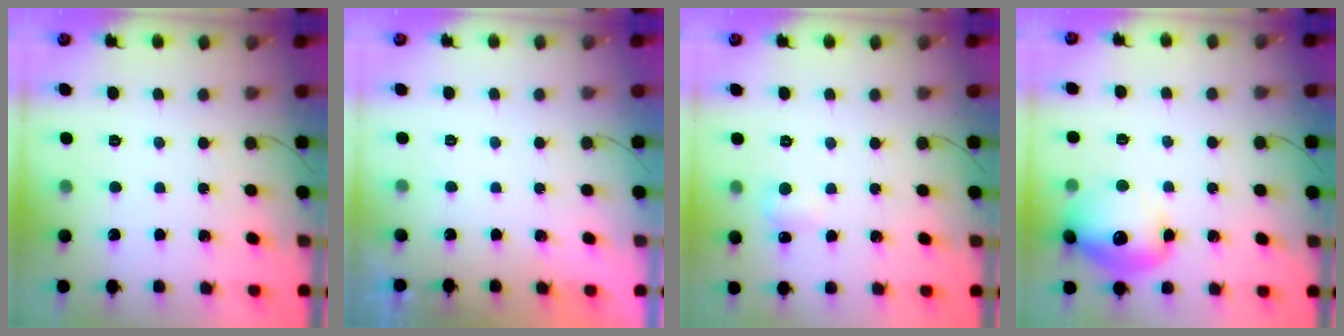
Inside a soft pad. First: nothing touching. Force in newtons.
{"total": 1.9, "press": 0.1, "slide": 1.9}
{"total": 5.9, "press": 5.7, "slide": 1.7}
{"total": 14.1, "press": 14.1, "slide": 0.9}